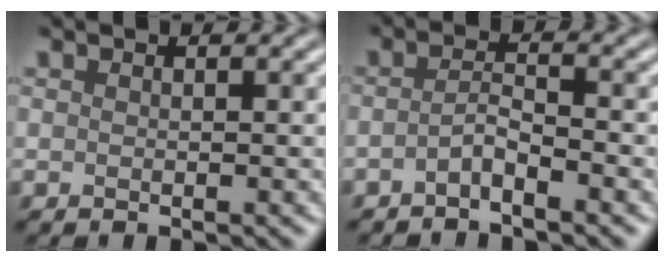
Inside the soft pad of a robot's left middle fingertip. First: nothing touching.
{"total": 1.8, "force": [-1.1, 0.3, 1.4], "torque": [-0.027, 0.004, -0.028]}